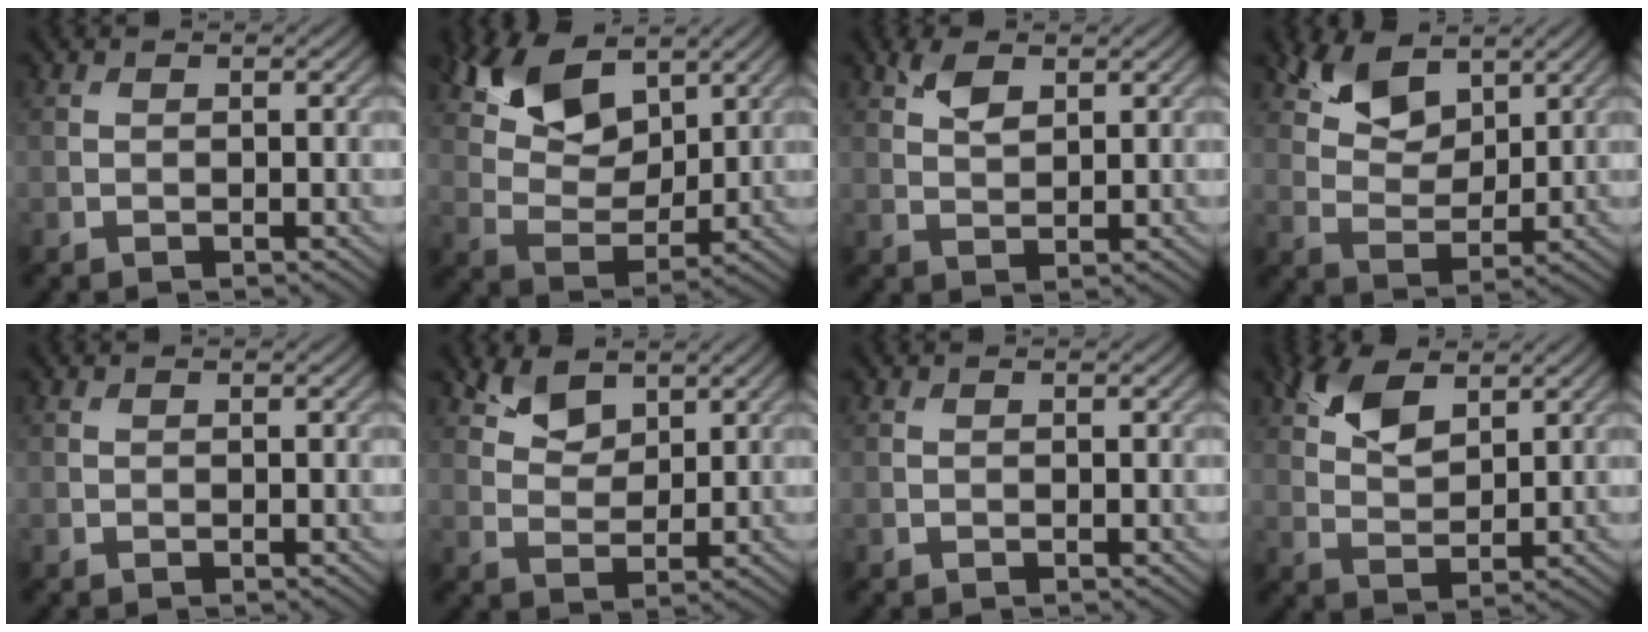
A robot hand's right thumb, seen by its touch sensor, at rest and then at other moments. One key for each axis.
{"total": 10.8, "fx": 6.5, "fy": 5.8, "fz": 6.5, "tx": -0.153, "ty": 0.007, "tz": 0.122}
{"total": 3.0, "fx": 1.7, "fy": 1.5, "fz": 2.0, "tx": -0.045, "ty": 0.000, "tz": 0.035}
{"total": 7.1, "fx": 4.6, "fy": 3.8, "fz": 3.8, "tx": -0.084, "ty": -0.002, "tz": 0.087}
{"total": 0.0}
{"total": 4.3, "fx": 3.0, "fy": 2.4, "fz": 2.0, "tx": -0.047, "ty": -0.004, "tz": 0.059}
{"total": 0.0}
{"total": 6.5, "fx": 3.7, "fy": 3.3, "fz": 4.3, "tx": -0.097, "ty": 0.004, "tz": 0.073}